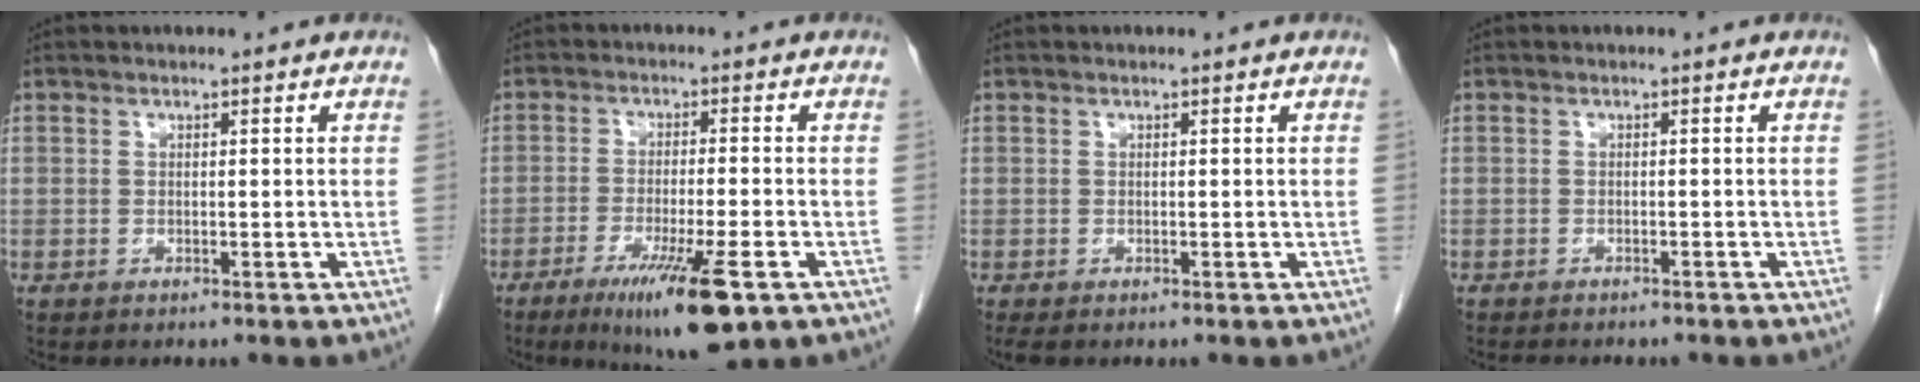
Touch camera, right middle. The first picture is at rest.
{"total": 11.2, "force": [-6.1, 0.9, 9.4], "torque": [-0.162, -0.033, -0.094]}
{"total": 1.2, "force": [-0.9, 0.5, 0.6], "torque": [-0.006, -0.003, -0.012]}
{"total": 4.6, "force": [-4.0, 1.2, 2.0], "torque": [-0.032, -0.009, -0.046]}